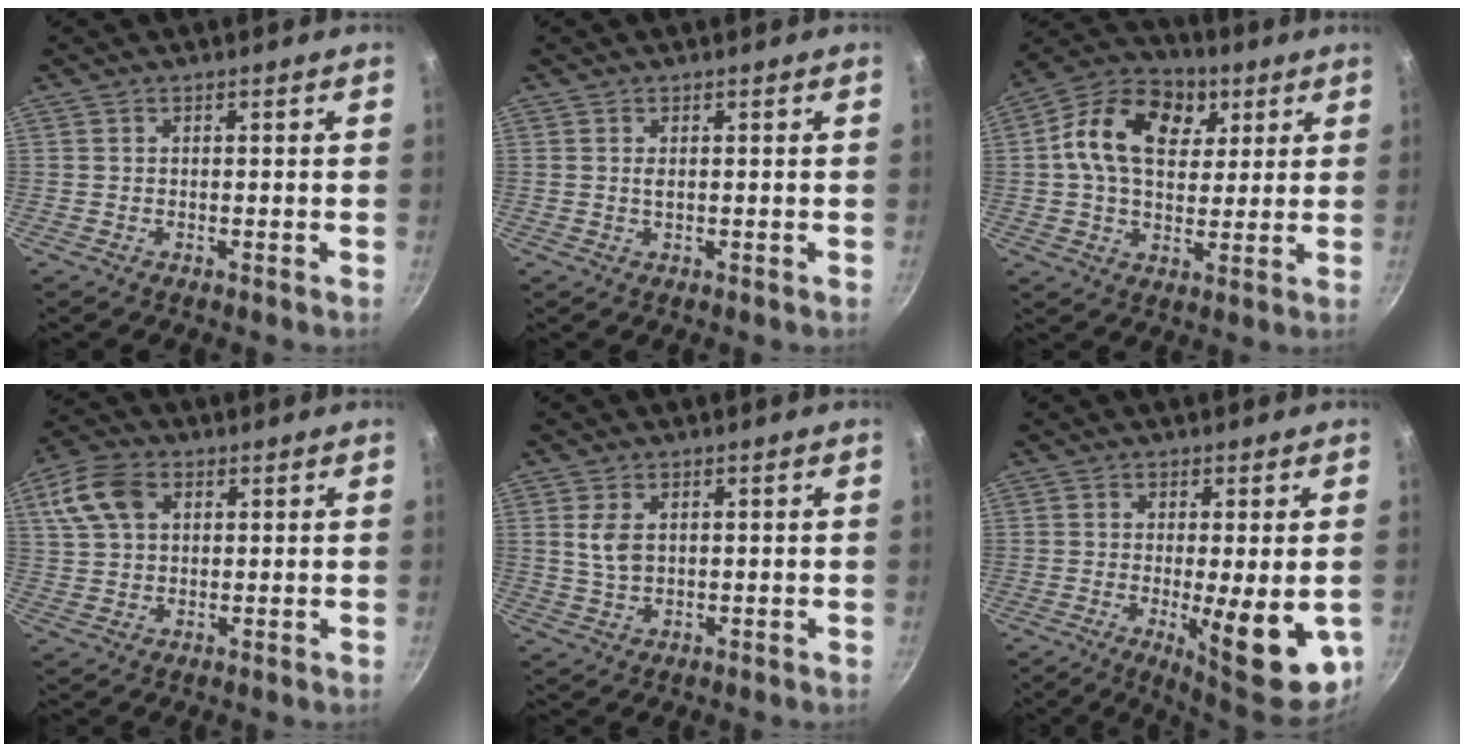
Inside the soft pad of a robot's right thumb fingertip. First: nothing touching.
{"total": 1.0, "force": [0.2, 0.4, 0.9], "torque": [-0.018, 0.000, 0.005]}
{"total": 16.5, "force": [4.7, 11.5, 10.8], "torque": [-0.158, 0.006, 0.062]}
{"total": 9.6, "force": [3.4, 6.5, 6.2], "torque": [-0.118, 0.010, 0.057]}
{"total": 4.5, "force": [1.1, 2.8, 3.3], "torque": [-0.060, -0.004, 0.023]}
{"total": 13.8, "force": [-2.8, 3.9, 12.9], "torque": [-0.160, -0.012, -0.026]}